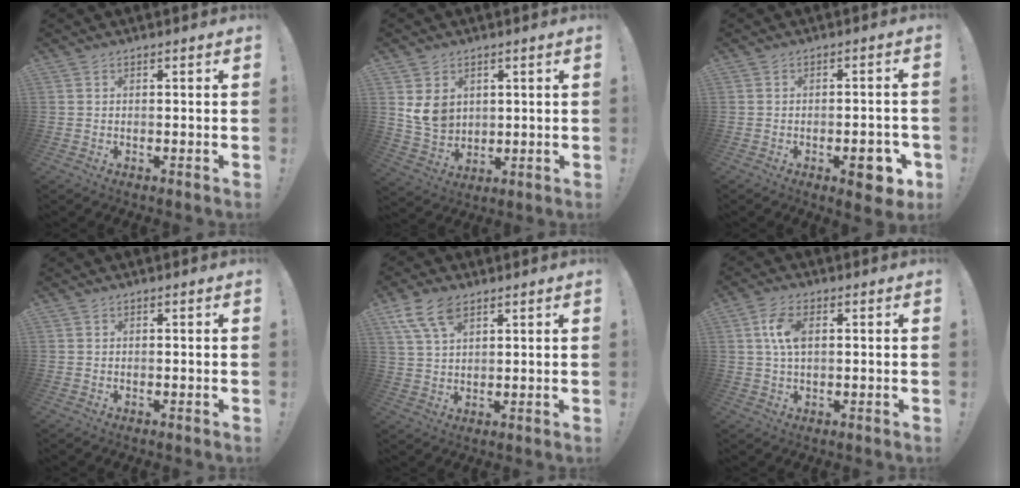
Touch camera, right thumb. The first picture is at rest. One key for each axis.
{"total": 7.9, "fx": 3.0, "fy": 6.4, "fz": 3.6, "tx": -0.062, "ty": -0.010, "tz": 0.064}
{"total": 8.1, "fx": -3.4, "fy": 3.0, "fz": 6.7, "tx": -0.074, "ty": 0.012, "tz": -0.050}
{"total": 0.0}
{"total": 8.9, "fx": 5.4, "fy": 4.4, "fz": 5.6, "tx": -0.109, "ty": -0.010, "tz": 0.106}
{"total": 7.3, "fx": 1.6, "fy": 3.8, "fz": 6.0, "tx": -0.124, "ty": 0.009, "tz": 0.028}